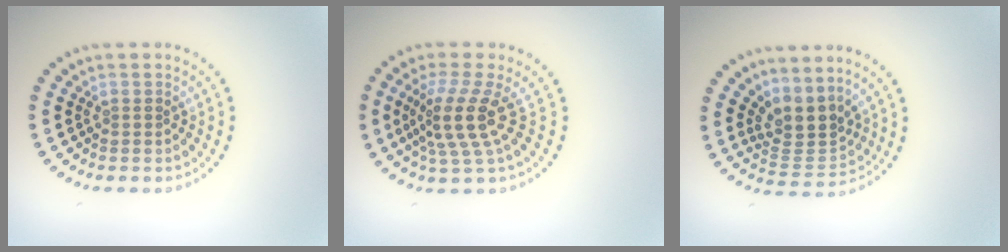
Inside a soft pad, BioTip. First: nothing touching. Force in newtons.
{"total": 4.1, "press": 2.9, "slide": 2.9}
{"total": 3.3, "press": 2.4, "slide": 2.2}